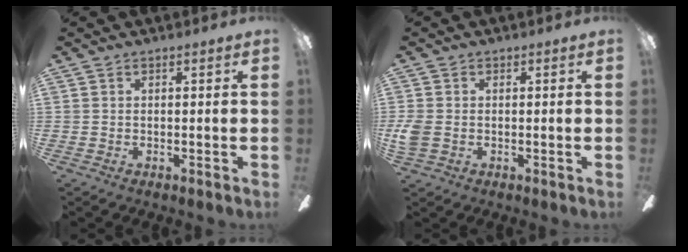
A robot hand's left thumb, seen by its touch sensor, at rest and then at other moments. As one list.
[{"total": 3.9, "force": [-0.4, 3.0, 2.5], "torque": [-0.056, 0.004, -0.008]}]